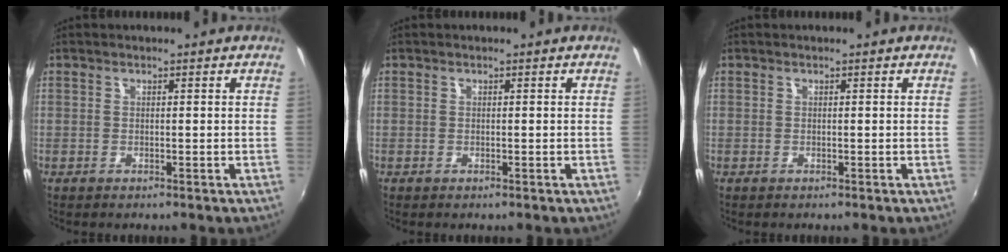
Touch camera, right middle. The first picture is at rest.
{"total": 0.0}
{"total": 0.0}